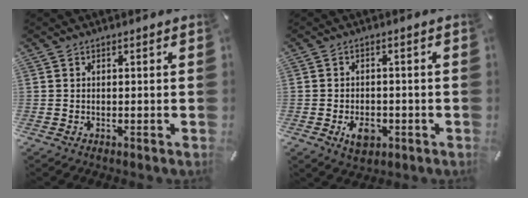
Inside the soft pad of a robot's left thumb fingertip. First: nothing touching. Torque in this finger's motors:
{"motor_torque": [0.27, 1.51, 0.00, 0.04, 0.04]}